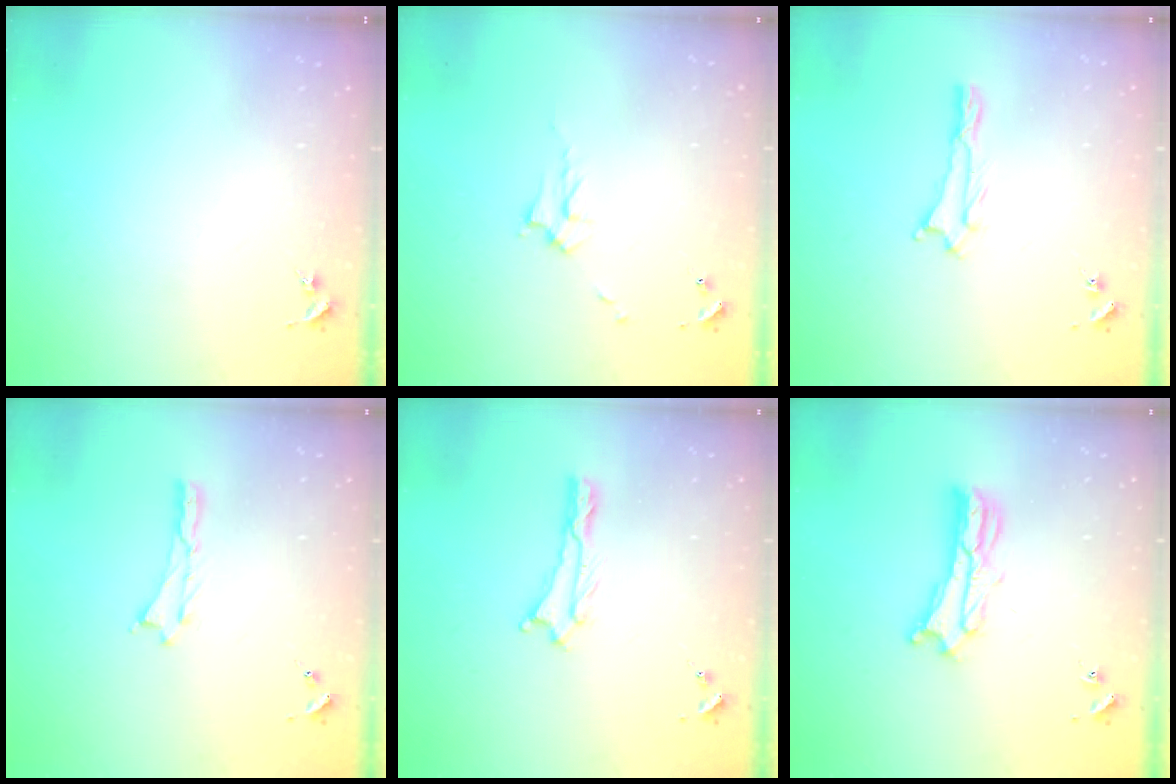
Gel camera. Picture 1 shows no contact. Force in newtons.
{"total": 2.9, "press": 2.9, "slide": 0.4}
{"total": 1.0, "press": 1.0, "slide": 0.1}
{"total": 0.0}
{"total": 0.0}
{"total": 4.0, "press": 4.0, "slide": 0.4}